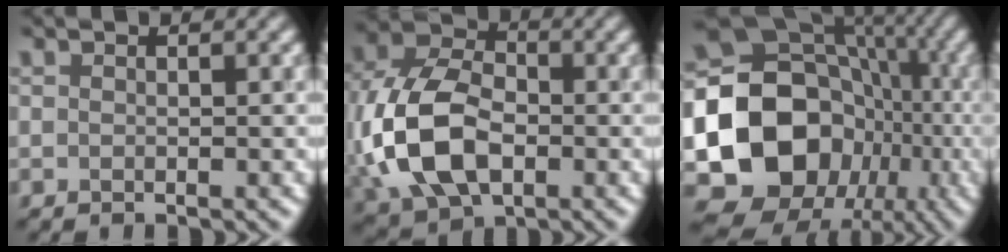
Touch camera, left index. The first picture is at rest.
{"total": 11.1, "force": [-2.2, 7.4, 7.9], "torque": [-0.194, -0.005, -0.057]}
{"total": 17.7, "force": [-3.8, 14.9, 8.7], "torque": [-0.172, -0.008, -0.089]}